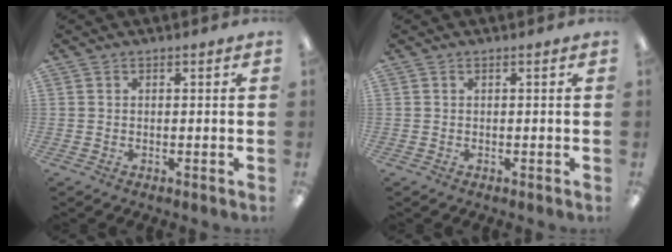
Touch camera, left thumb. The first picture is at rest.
{"total": 0.0}